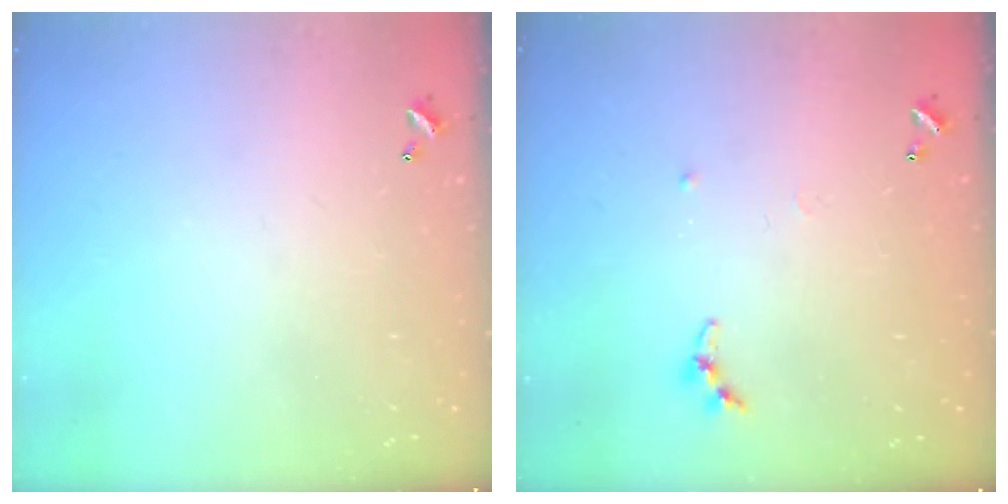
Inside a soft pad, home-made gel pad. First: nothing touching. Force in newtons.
{"total": 5.3, "press": 5.2, "slide": 0.7}